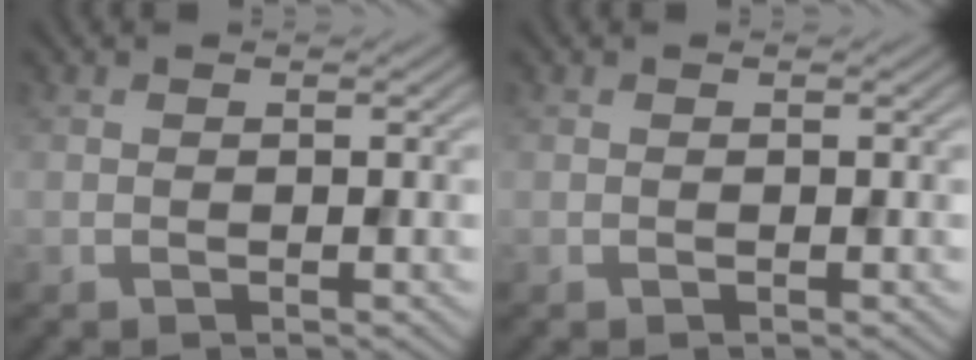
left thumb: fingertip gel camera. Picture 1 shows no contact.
{"total": 0.0}